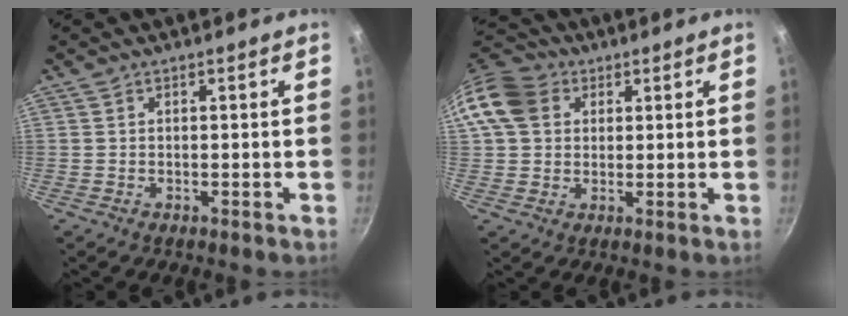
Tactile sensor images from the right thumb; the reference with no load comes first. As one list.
[{"total": 11.3, "force": [3.3, 9.2, 5.8], "torque": [-0.096, 0.015, 0.046]}]